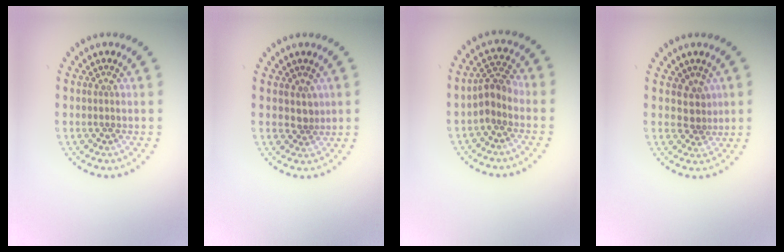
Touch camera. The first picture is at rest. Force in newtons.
{"total": 1.4, "press": 1.1, "slide": 0.9}
{"total": 2.4, "press": 2.0, "slide": 1.4}
{"total": 1.8, "press": 1.3, "slide": 1.2}